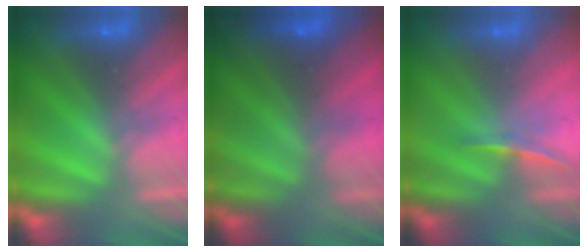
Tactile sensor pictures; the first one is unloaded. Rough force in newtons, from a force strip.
{"total": 6.9}
{"total": 1.1}